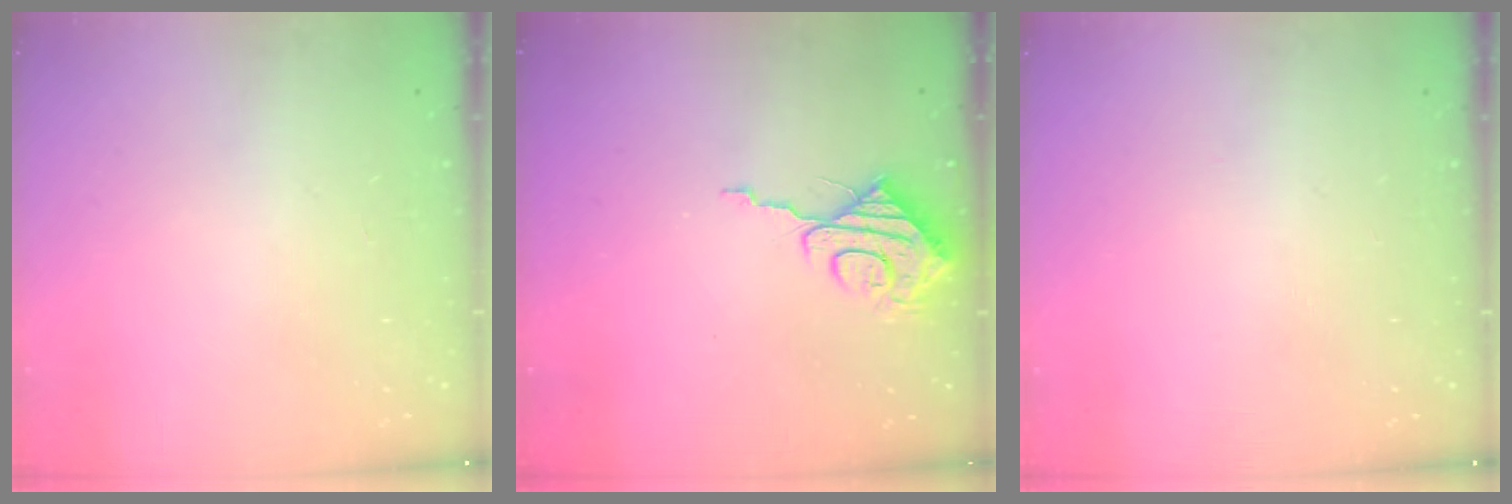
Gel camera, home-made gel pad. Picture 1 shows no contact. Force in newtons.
{"total": 9.6, "press": 9.6, "slide": 0.6}
{"total": 0.0}